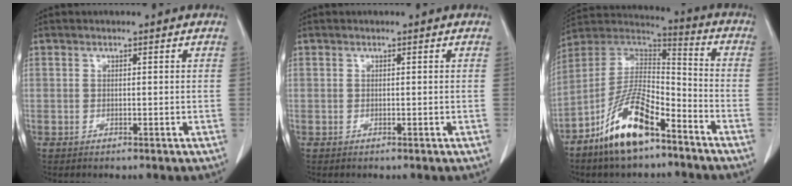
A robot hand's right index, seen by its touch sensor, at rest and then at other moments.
{"total": 0.0}
{"total": 14.5, "force": [-9.0, 4.3, 10.5], "torque": [-0.203, 0.007, -0.165]}